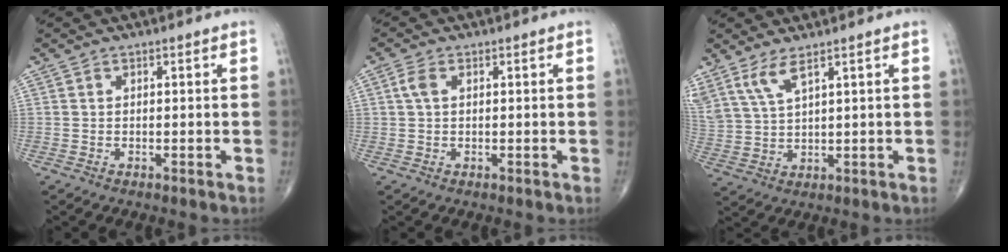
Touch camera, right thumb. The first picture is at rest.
{"total": 2.4, "force": [0.6, 1.4, 1.8], "torque": [-0.046, 0.010, 0.012]}
{"total": 6.0, "force": [4.1, 1.2, 4.2], "torque": [-0.102, -0.016, 0.094]}